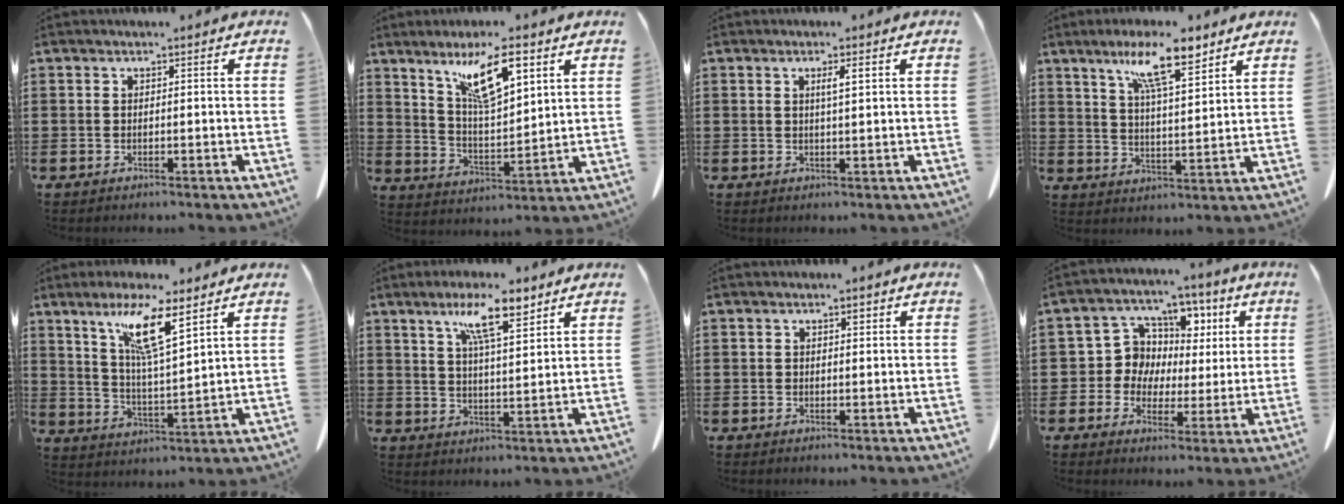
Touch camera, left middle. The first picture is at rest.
{"total": 10.5, "force": [6.3, 3.0, 7.8], "torque": [-0.157, -0.010, 0.109]}
{"total": 2.0, "force": [0.8, 0.3, 1.9], "torque": [-0.037, 0.002, 0.012]}
{"total": 9.7, "force": [6.9, 1.9, 6.5], "torque": [-0.127, -0.018, 0.116]}
{"total": 9.6, "force": [6.3, 1.1, 7.1], "torque": [-0.155, -0.012, 0.108]}
{"total": 8.7, "force": [6.0, 1.7, 6.1], "torque": [-0.117, -0.011, 0.099]}
{"total": 1.2, "force": [0.6, 0.6, 0.9], "torque": [-0.012, 0.002, 0.008]}
{"total": 7.8, "force": [1.9, 7.2, 2.4], "torque": [-0.080, -0.007, 0.034]}